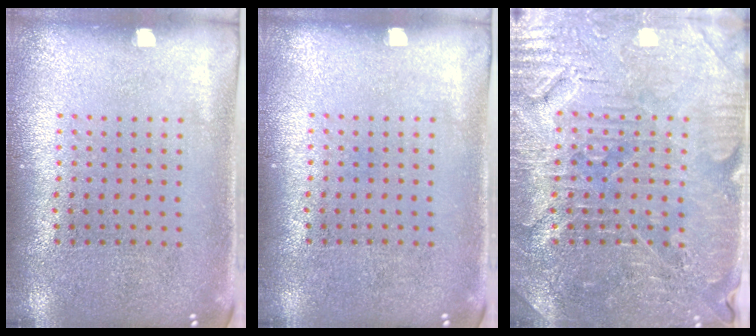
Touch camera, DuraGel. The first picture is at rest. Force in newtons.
{"total": 0.0}
{"total": 4.1, "press": 4.0, "slide": 0.9}